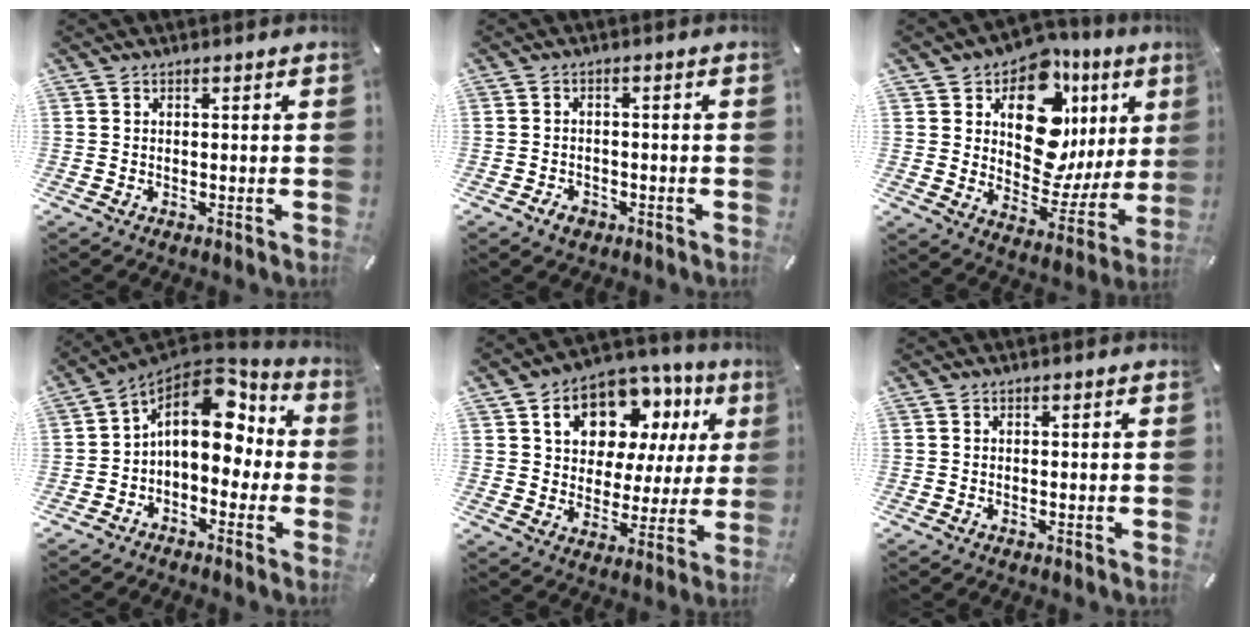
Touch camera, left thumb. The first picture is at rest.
{"total": 2.8, "force": [-1.7, 1.9, 1.1], "torque": [-0.028, 0.005, -0.036]}
{"total": 16.5, "force": [7.3, 10.4, 10.6], "torque": [-0.148, -0.071, 0.127]}
{"total": 14.5, "force": [3.0, 9.8, 10.3], "torque": [-0.154, -0.016, 0.048]}
{"total": 13.4, "force": [7.3, 9.8, 5.7], "torque": [-0.104, -0.042, 0.135]}
{"total": 0.0}